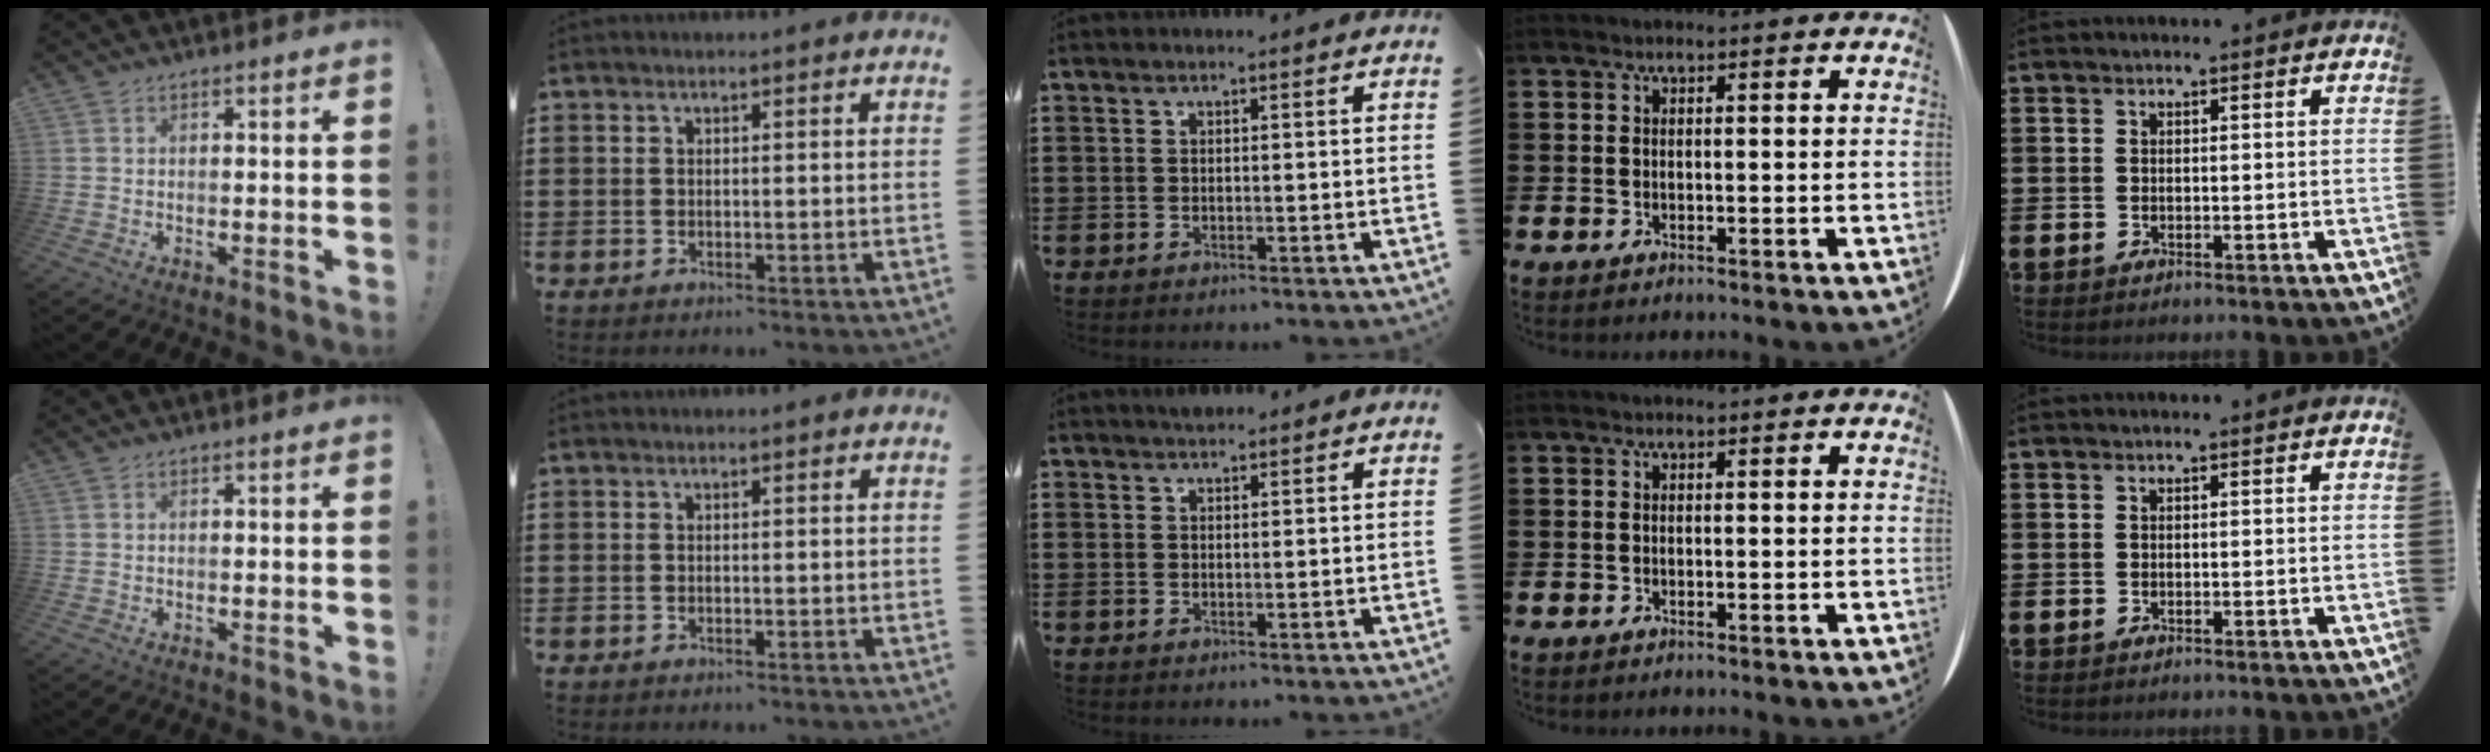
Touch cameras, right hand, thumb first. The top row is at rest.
{"middle": {"total": 1.1, "force": [1.0, 0.4, 0.1], "torque": [-0.003, 0.003, 0.019]}}